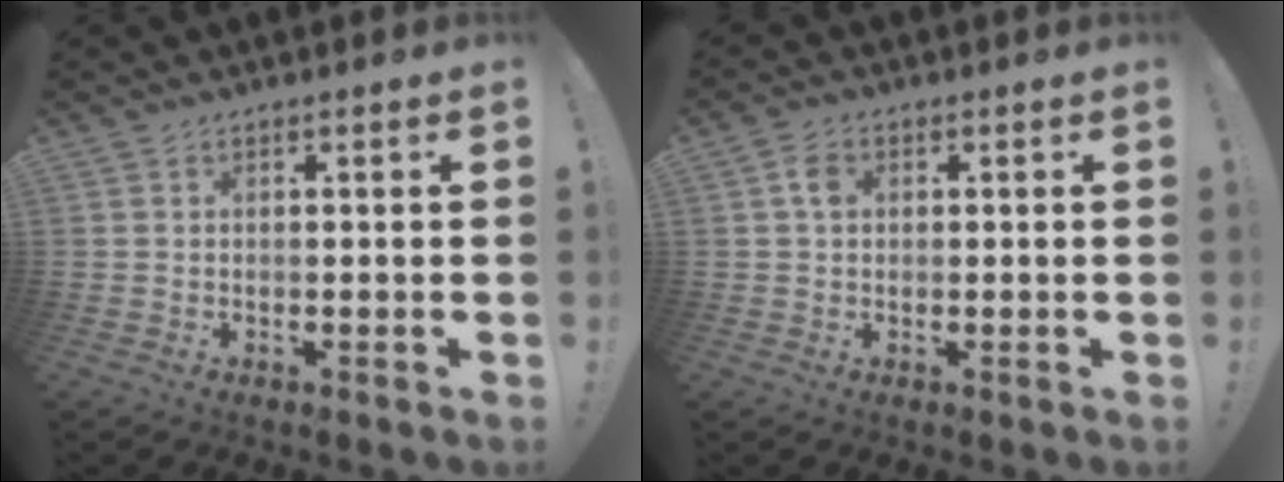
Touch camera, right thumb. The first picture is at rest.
{"total": 3.7, "force": [0.8, 2.7, 2.4], "torque": [-0.034, 0.003, 0.012]}